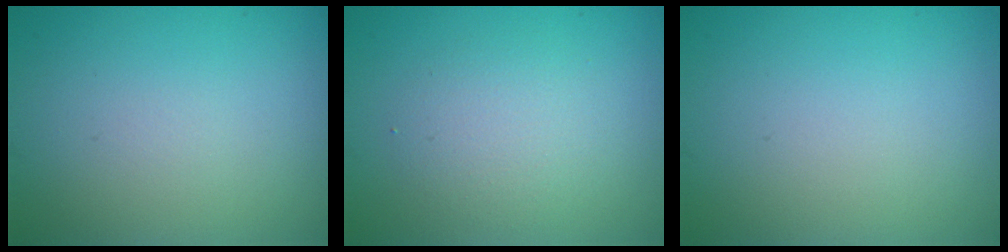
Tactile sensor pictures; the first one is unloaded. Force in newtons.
{"total": 2.5, "press": 2.5, "slide": 0.2}
{"total": 0.0}